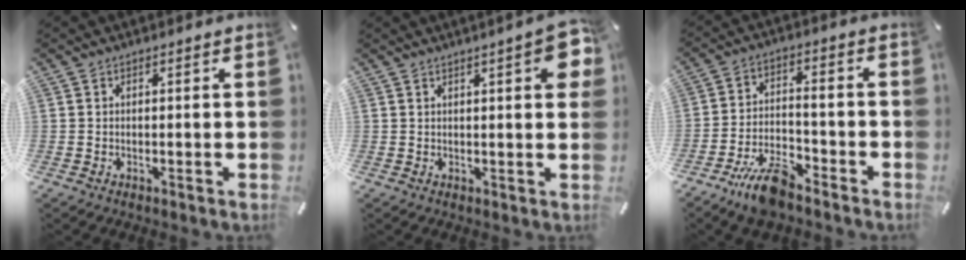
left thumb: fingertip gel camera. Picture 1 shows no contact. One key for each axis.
{"total": 6.8, "fx": 2.5, "fy": 1.8, "fz": 6.1, "tx": -0.083, "ty": -0.004, "tz": 0.038}
{"total": 10.1, "fx": -7.7, "fy": 3.3, "fz": 5.6, "tx": -0.099, "ty": 0.045, "tz": -0.141}